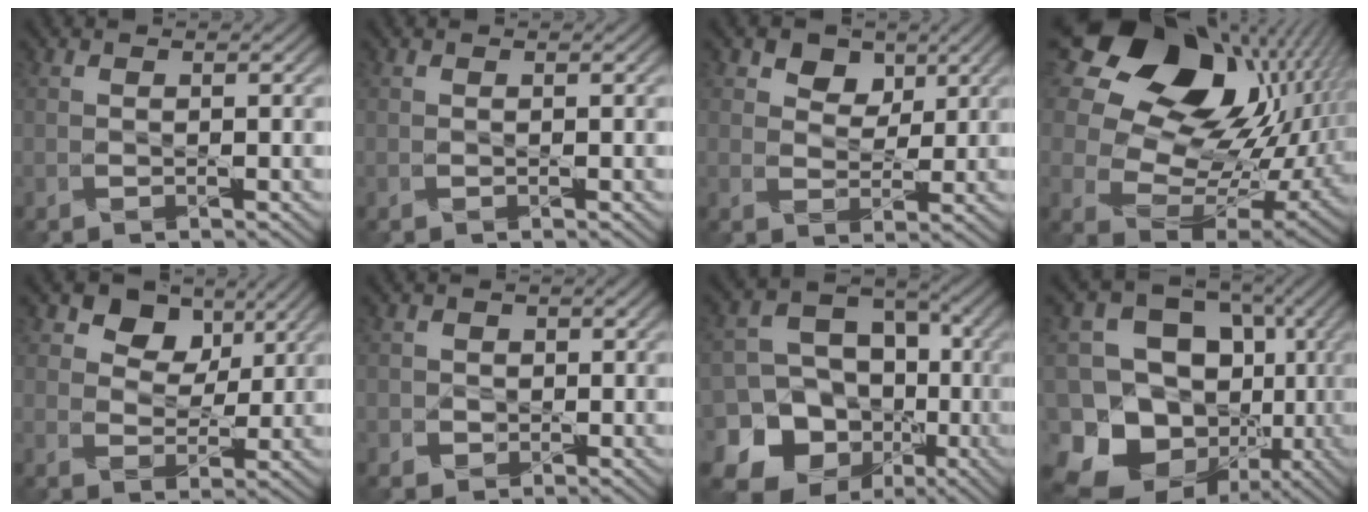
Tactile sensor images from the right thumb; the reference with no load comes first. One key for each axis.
{"total": 0.0}
{"total": 4.8, "fx": 3.2, "fy": 3.1, "fz": 1.9, "tx": -0.038, "ty": -0.007, "tz": 0.052}
{"total": 22.0, "fx": 8.9, "fy": 15.7, "fz": 12.6, "tx": -0.312, "ty": 0.026, "tz": 0.195}
{"total": 7.3, "fx": 4.5, "fy": 4.8, "fz": 3.1, "tx": -0.071, "ty": -0.001, "tz": 0.077}
{"total": 2.8, "fx": -0.1, "fy": 2.8, "fz": 0.1, "tx": 0.001, "ty": 0.017, "tz": -0.018}
{"total": 17.5, "fx": -5.0, "fy": 15.1, "fz": 7.3, "tx": -0.196, "ty": -0.019, "tz": -0.078}
{"total": 18.3, "fx": -4.0, "fy": 15.5, "fz": 8.9, "tx": -0.217, "ty": -0.017, "tz": -0.055}